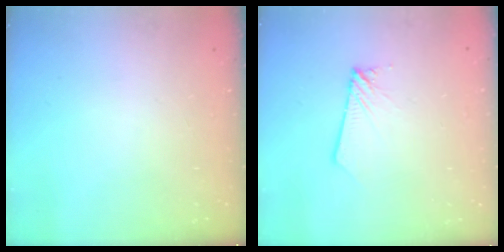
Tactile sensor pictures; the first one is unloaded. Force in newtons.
{"total": 1.8, "press": 1.8, "slide": 0.2}